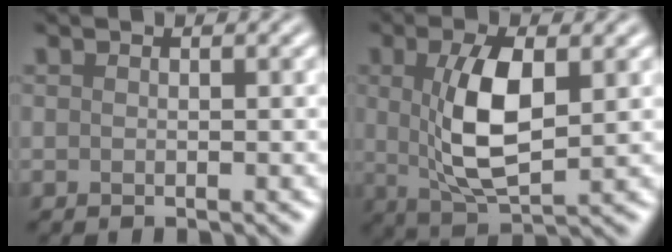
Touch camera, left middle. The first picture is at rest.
{"total": 6.9, "force": [0.9, 2.9, 6.2], "torque": [-0.128, -0.002, 0.021]}